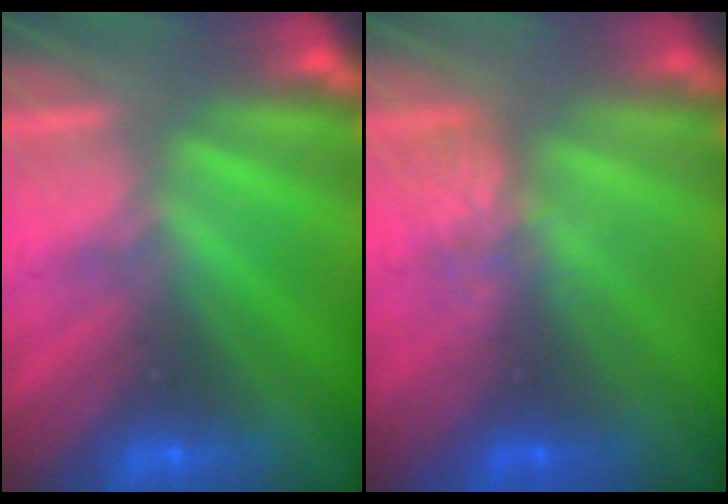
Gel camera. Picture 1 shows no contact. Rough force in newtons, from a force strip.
{"total": 4.4}